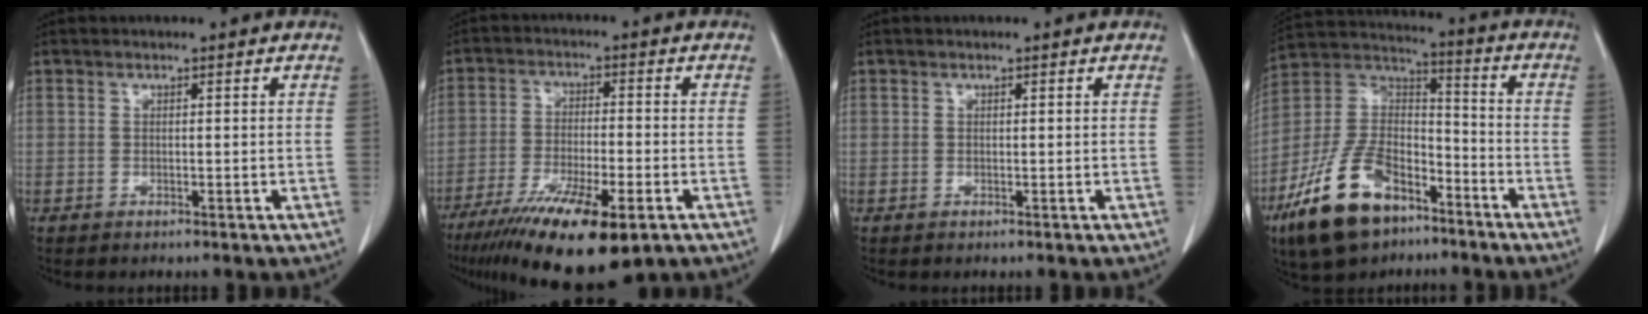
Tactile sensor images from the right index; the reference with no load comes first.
{"total": 15.9, "force": [-9.9, 3.1, 12.0], "torque": [-0.200, -0.036, -0.162]}
{"total": 0.0}
{"total": 17.5, "force": [-10.6, 8.6, 10.9], "torque": [-0.234, 0.012, -0.194]}